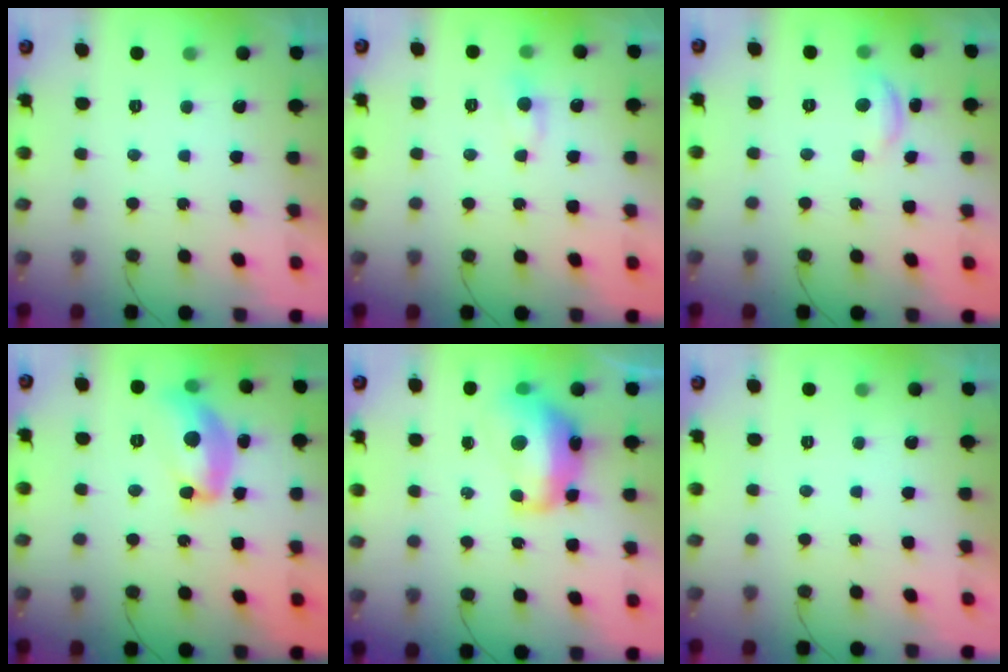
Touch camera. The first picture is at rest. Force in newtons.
{"total": 4.6, "press": 4.5, "slide": 0.6}
{"total": 5.7, "press": 5.6, "slide": 0.5}
{"total": 14.9, "press": 14.9, "slide": 0.7}
{"total": 13.4, "press": 13.3, "slide": 1.4}
{"total": 0.0}